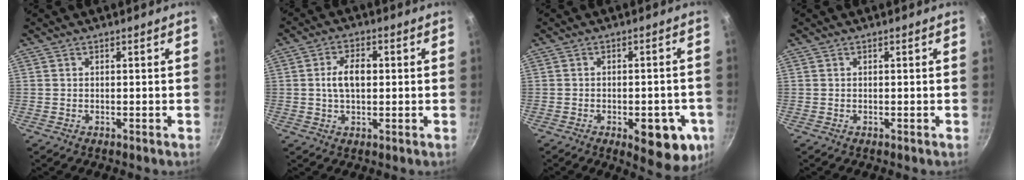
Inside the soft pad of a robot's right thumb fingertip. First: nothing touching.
{"total": 6.3, "force": [0.5, 3.6, 5.1], "torque": [-0.091, 0.011, 0.007]}
{"total": 11.2, "force": [-4.5, 4.7, 9.1], "torque": [-0.086, 0.012, -0.049]}
{"total": 0.0}